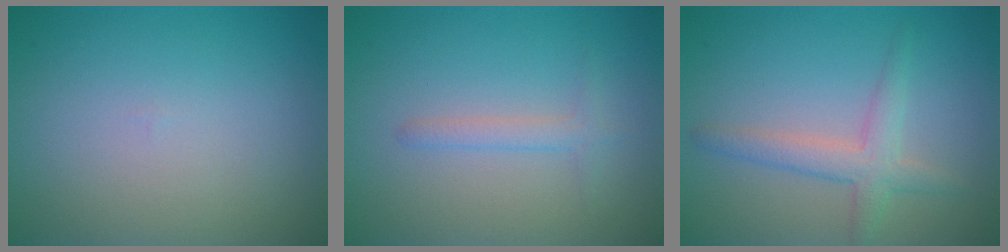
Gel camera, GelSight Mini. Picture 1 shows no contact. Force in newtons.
{"total": 1.4, "press": 1.4, "slide": 0.1}
{"total": 1.9, "press": 1.8, "slide": 0.3}